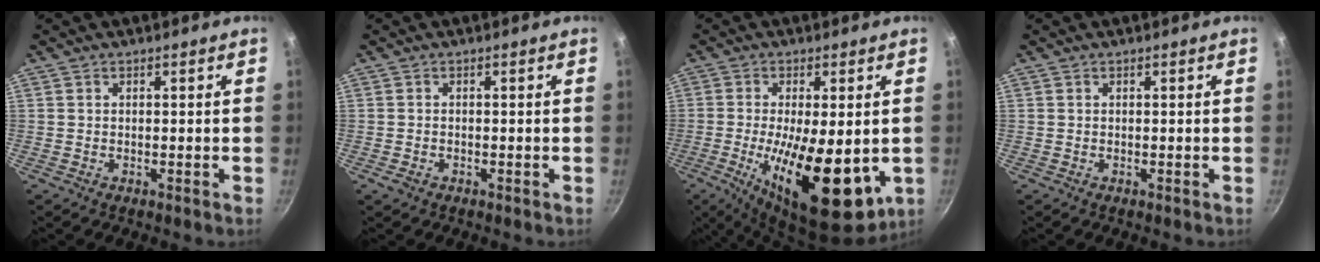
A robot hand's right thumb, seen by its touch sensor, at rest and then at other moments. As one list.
[{"total": 1.3, "force": [-0.7, 0.9, 0.7], "torque": [-0.017, 0.002, -0.012]}, {"total": 18.7, "force": [-3.3, 7.3, 16.9], "torque": [-0.267, -0.013, -0.043]}, {"total": 0.0}]